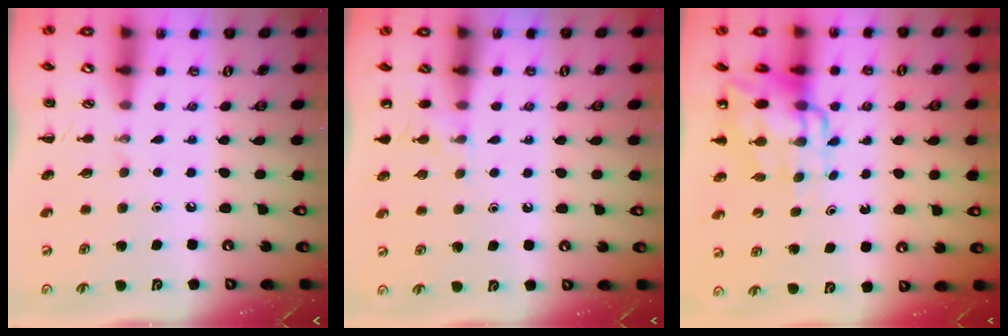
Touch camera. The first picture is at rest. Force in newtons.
{"total": 4.8, "press": 4.5, "slide": 1.4}
{"total": 11.0, "press": 10.5, "slide": 3.4}